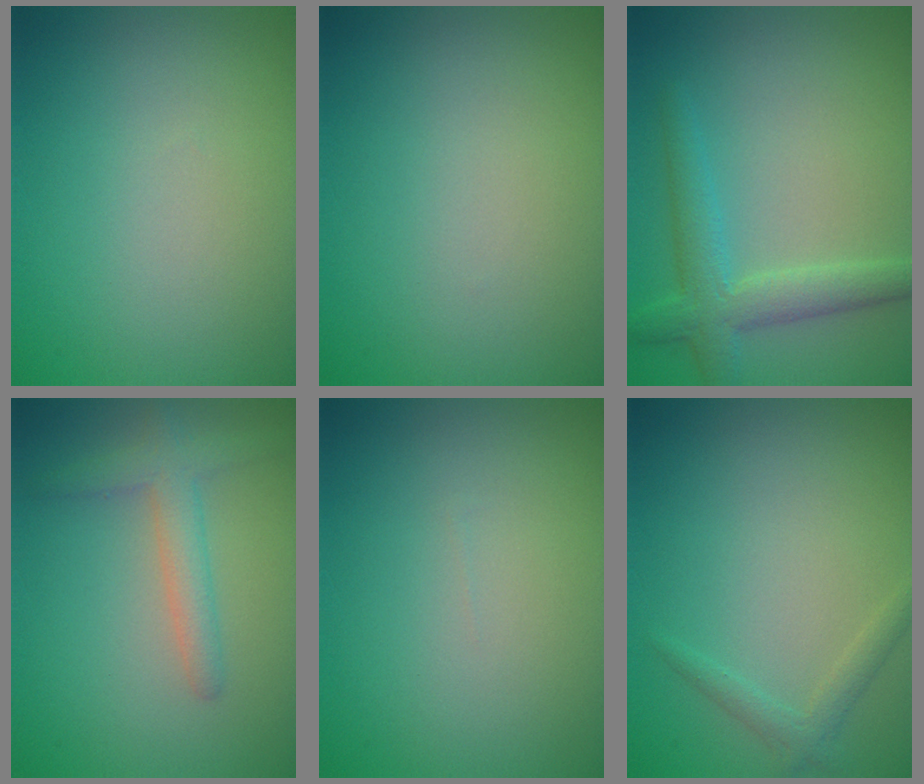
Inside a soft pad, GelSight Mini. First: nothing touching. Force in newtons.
{"total": 0.0}
{"total": 3.8, "press": 3.8, "slide": 0.1}
{"total": 2.7, "press": 2.7, "slide": 0.2}
{"total": 0.0}
{"total": 1.4, "press": 1.4, "slide": 0.1}